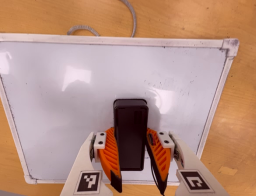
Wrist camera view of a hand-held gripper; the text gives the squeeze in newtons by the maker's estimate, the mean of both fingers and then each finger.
{"total": 13.2, "left": 11.8, "right": 14.6}